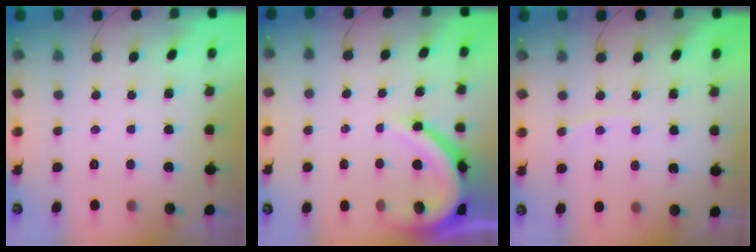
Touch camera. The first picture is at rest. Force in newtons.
{"total": 10.7, "press": 10.7, "slide": 0.9}
{"total": 3.1, "press": 3.1, "slide": 0.4}